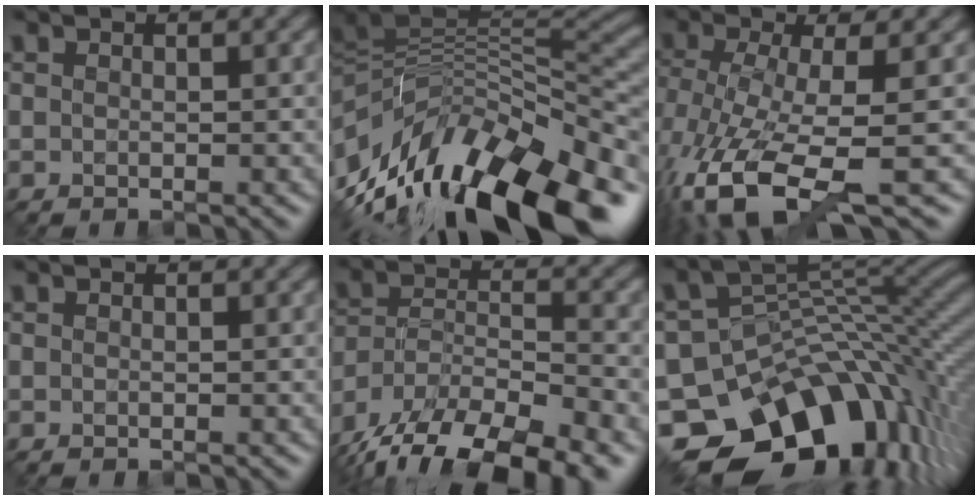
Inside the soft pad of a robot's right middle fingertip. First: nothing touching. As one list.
[{"total": 15.7, "force": [-6.3, 7.1, 12.5], "torque": [-0.230, -0.007, -0.096]}, {"total": 8.6, "force": [-3.5, 2.6, 7.4], "torque": [-0.161, -0.016, -0.067]}, {"total": 0.0}, {"total": 15.5, "force": [-12.5, 5.5, 7.3], "torque": [-0.136, -0.030, -0.189]}, {"total": 15.4, "force": [-6.8, 10.0, 9.4], "torque": [-0.157, -0.014, -0.111]}]